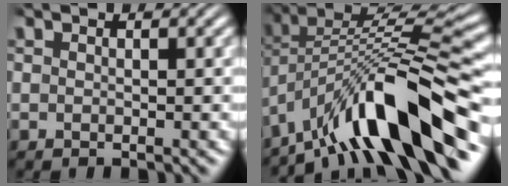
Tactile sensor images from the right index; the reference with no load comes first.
{"total": 9.5, "force": [-4.2, 3.3, 7.9], "torque": [-0.133, -0.008, -0.056]}